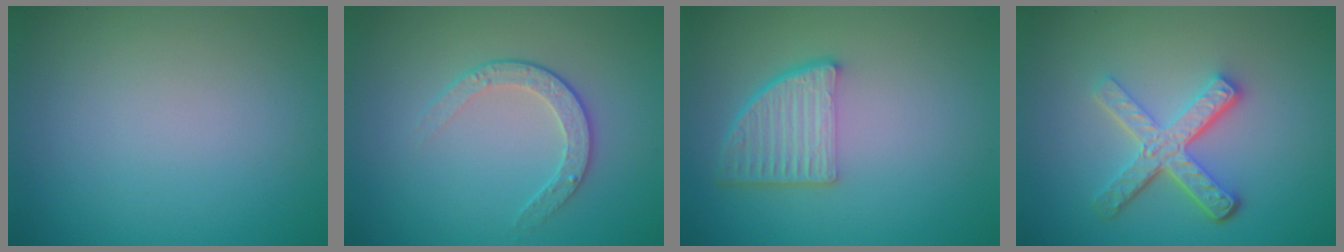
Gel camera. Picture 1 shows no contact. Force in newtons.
{"total": 2.2, "press": 1.6, "slide": 1.5}
{"total": 4.9, "press": 3.6, "slide": 3.4}
{"total": 4.9, "press": 3.6, "slide": 3.3}